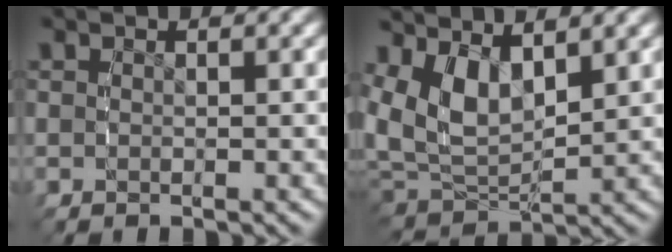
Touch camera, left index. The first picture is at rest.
{"total": 8.2, "force": [1.8, 6.1, 5.1], "torque": [-0.119, -0.014, 0.036]}